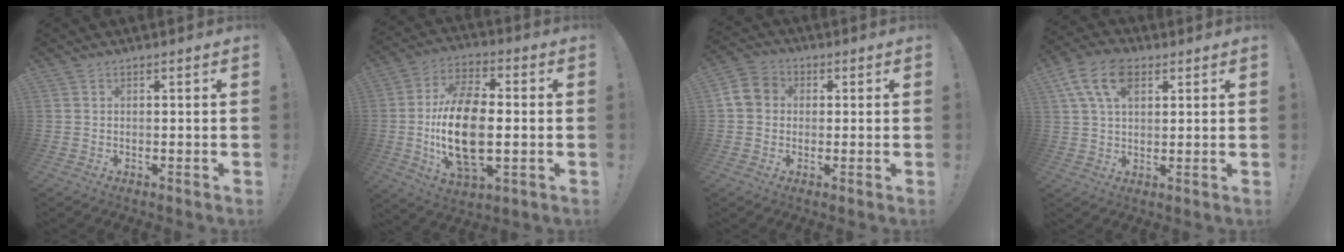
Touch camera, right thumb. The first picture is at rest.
{"total": 19.7, "force": [-1.7, 10.7, 16.5], "torque": [-0.325, -0.002, -0.029]}
{"total": 7.0, "force": [0.2, 6.2, 3.3], "torque": [-0.065, 0.015, 0.005]}
{"total": 11.5, "force": [4.8, 6.7, 7.9], "torque": [-0.147, 0.002, 0.091]}